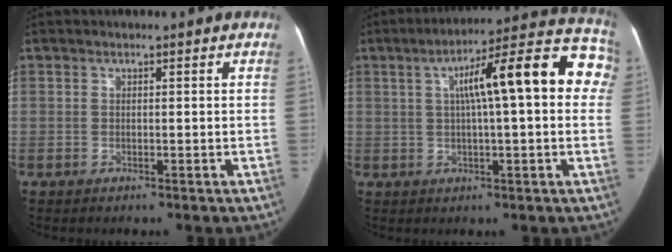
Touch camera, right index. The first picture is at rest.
{"total": 17.0, "force": [3.5, 3.2, 16.3], "torque": [-0.220, 0.057, 0.043]}